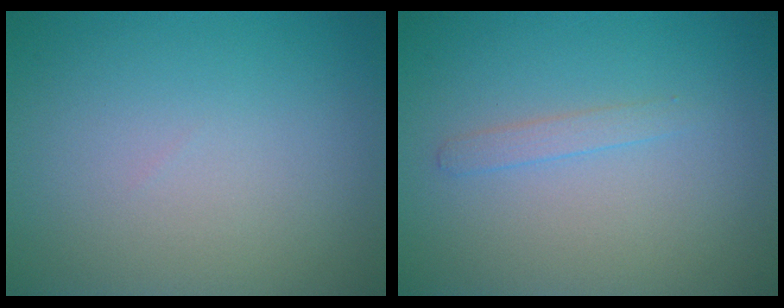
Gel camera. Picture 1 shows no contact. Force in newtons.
{"total": 1.0, "press": 1.0, "slide": 0.1}